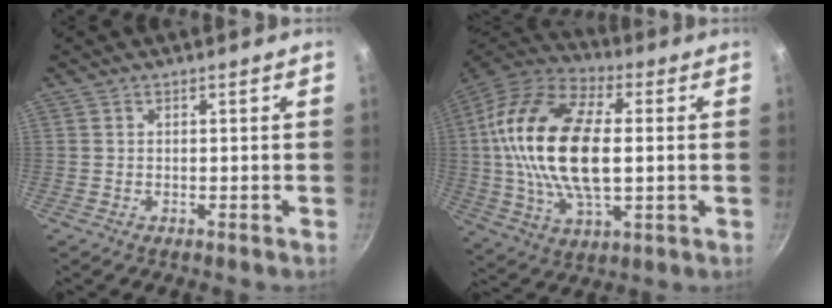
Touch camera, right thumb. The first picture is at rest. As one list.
[{"total": 23.6, "force": [1.7, 12.3, 20.1], "torque": [-0.383, 0.016, 0.018]}]